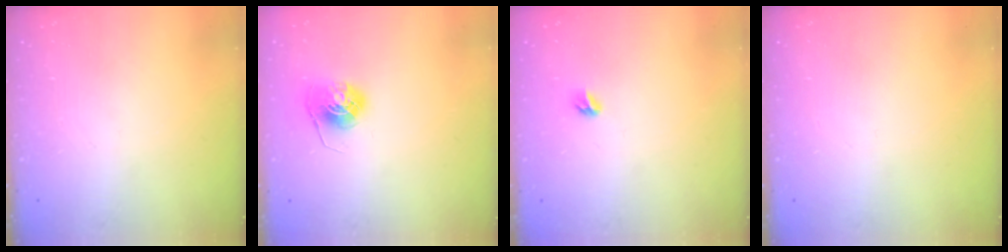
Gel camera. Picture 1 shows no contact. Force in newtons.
{"total": 6.9, "press": 6.9, "slide": 0.5}
{"total": 3.8, "press": 3.8, "slide": 0.7}
{"total": 0.0}